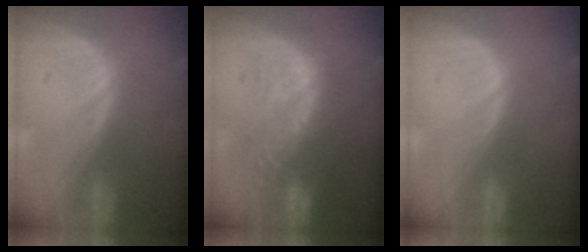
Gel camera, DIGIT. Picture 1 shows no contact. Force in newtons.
{"total": 10.8, "press": 9.7, "slide": 4.9}
{"total": 0.0}